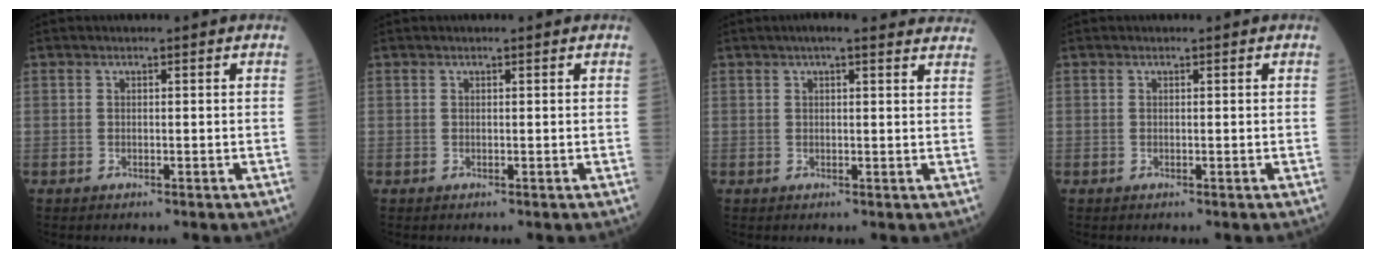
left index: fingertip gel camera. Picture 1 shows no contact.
{"total": 0.0}
{"total": 10.3, "force": [8.8, 1.6, 5.0], "torque": [-0.055, 0.024, 0.089]}
{"total": 0.0}